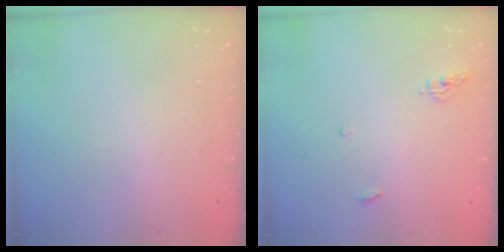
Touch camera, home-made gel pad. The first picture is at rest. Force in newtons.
{"total": 7.8, "press": 4.6, "slide": 6.3}